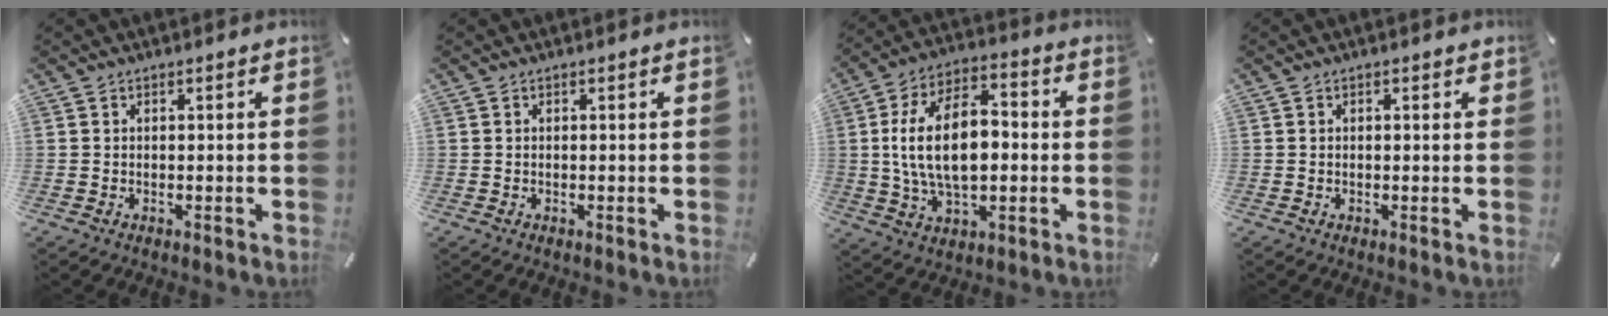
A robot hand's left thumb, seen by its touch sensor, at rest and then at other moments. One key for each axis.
{"total": 0.0}
{"total": 17.4, "fx": -0.3, "fy": 10.3, "fz": 14.0, "tx": -0.272, "ty": 0.009, "tz": -0.007}
{"total": 0.5, "fx": 0.1, "fy": 0.4, "fz": 0.4, "tx": 0.001, "ty": -0.001, "tz": -0.001}